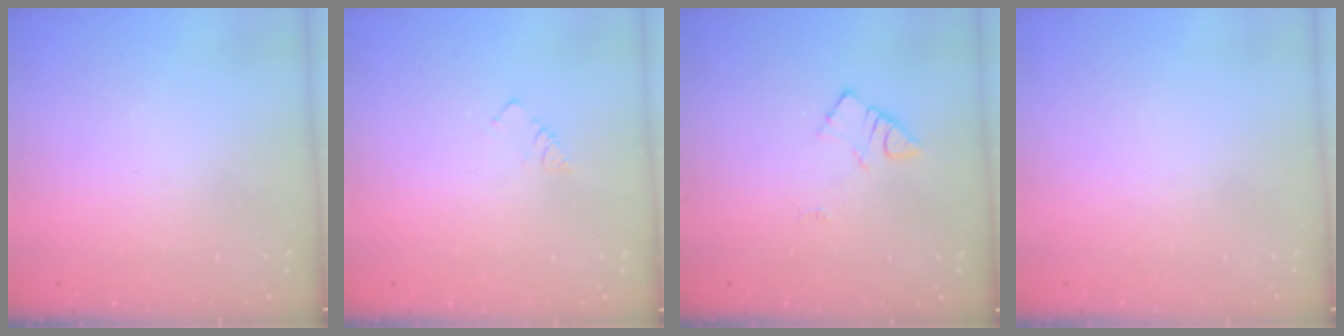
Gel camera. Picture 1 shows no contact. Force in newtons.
{"total": 3.0, "press": 2.9, "slide": 0.4}
{"total": 3.8, "press": 3.8, "slide": 0.4}
{"total": 1.5, "press": 1.5, "slide": 0.1}